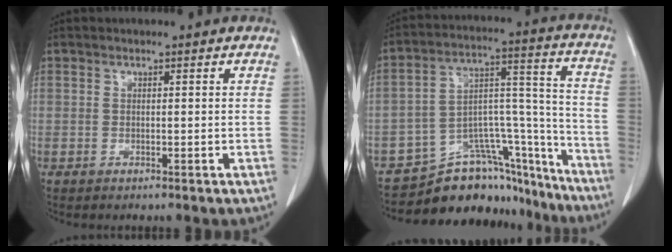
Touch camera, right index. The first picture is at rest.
{"total": 19.1, "force": [-16.4, 7.7, 6.0], "torque": [-0.074, 0.072, -0.245]}